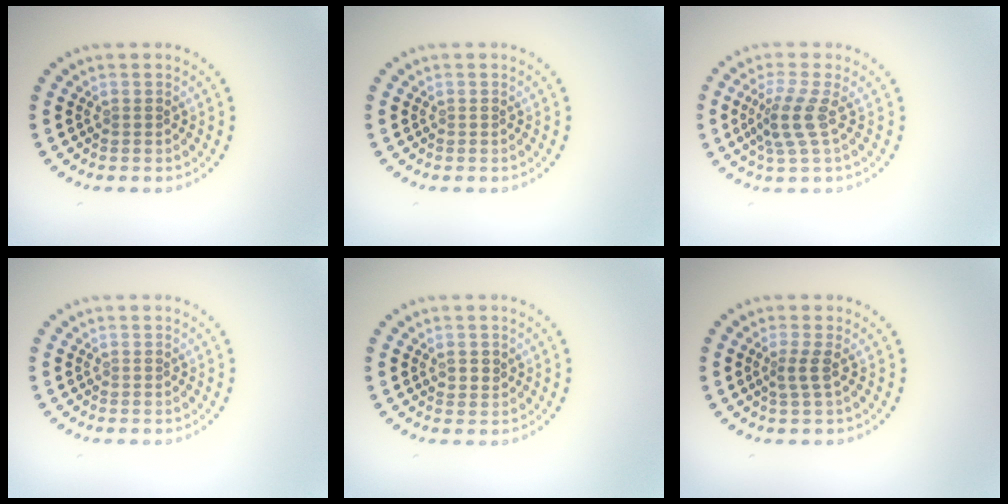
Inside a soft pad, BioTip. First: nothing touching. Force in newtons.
{"total": 0.0}
{"total": 3.0, "press": 2.3, "slide": 1.8}
{"total": 0.0}
{"total": 1.2, "press": 1.1, "slide": 0.3}
{"total": 1.7, "press": 1.1, "slide": 1.2}